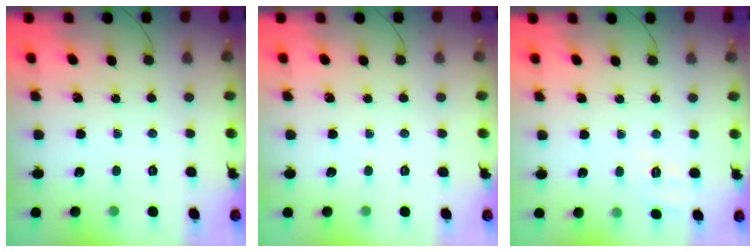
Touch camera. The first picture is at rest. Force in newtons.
{"total": 0.0}
{"total": 2.5, "press": 1.1, "slide": 2.2}